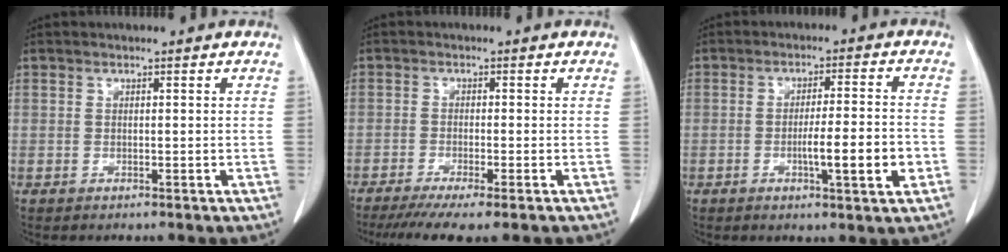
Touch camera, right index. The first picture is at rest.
{"total": 8.1, "force": [-6.2, 0.4, 5.2], "torque": [-0.075, -0.016, -0.096]}
{"total": 7.9, "force": [-2.3, 0.3, 7.5], "torque": [-0.115, -0.003, -0.035]}